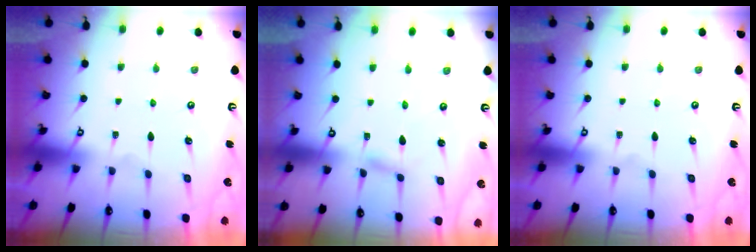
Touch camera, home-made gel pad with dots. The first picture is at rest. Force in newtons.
{"total": 1.5, "press": 1.5, "slide": 0.2}
{"total": 0.0}